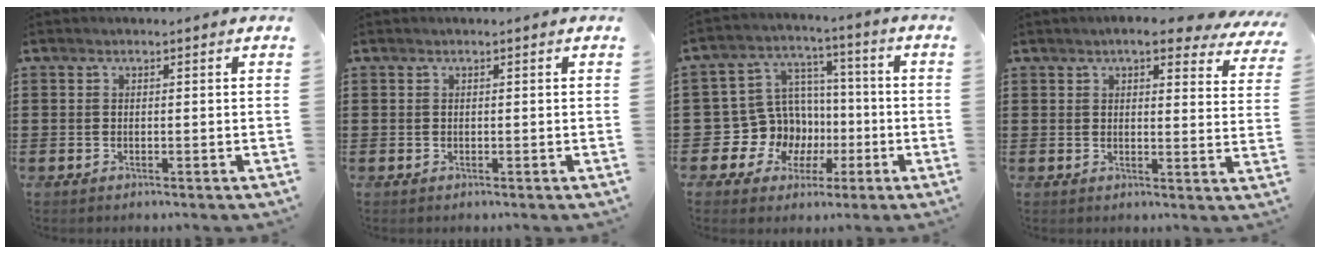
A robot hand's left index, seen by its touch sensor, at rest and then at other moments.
{"total": 0.0}
{"total": 10.6, "force": [-1.7, 10.1, 2.7], "torque": [-0.107, 0.006, -0.020]}
{"total": 5.9, "force": [4.8, 0.7, 3.3], "torque": [-0.062, -0.014, 0.083]}